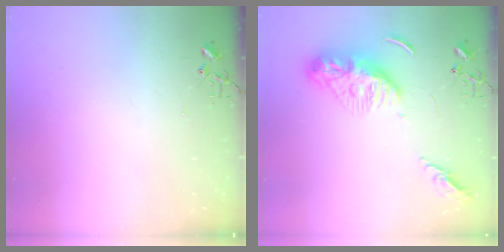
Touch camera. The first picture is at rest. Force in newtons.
{"total": 12.9, "press": 12.8, "slide": 1.1}